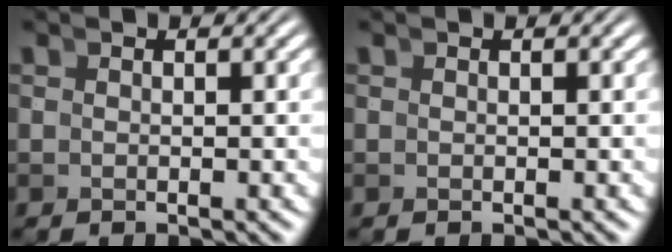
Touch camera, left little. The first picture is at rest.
{"total": 0.0}